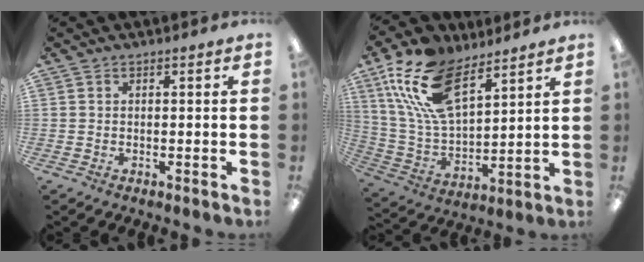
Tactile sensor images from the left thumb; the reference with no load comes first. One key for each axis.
{"total": 19.6, "fx": 11.1, "fy": 9.7, "fz": 12.9, "tx": -0.281, "ty": -0.034, "tz": 0.203}